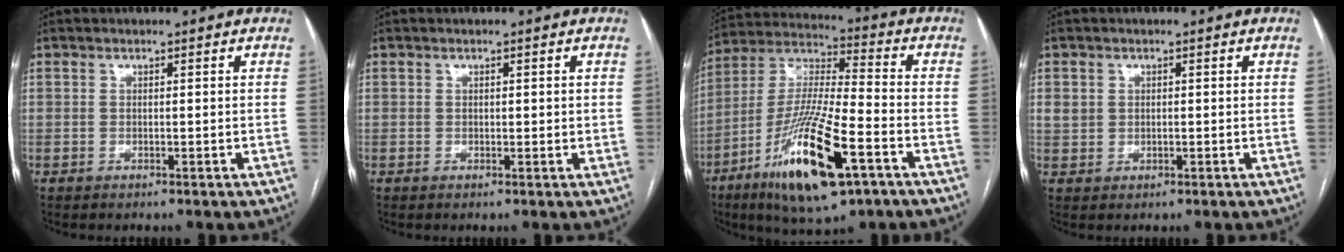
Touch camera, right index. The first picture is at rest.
{"total": 1.0, "force": [0.3, 0.5, 0.8], "torque": [-0.010, -0.001, 0.004]}
{"total": 19.4, "force": [-9.1, 3.4, 16.9], "torque": [-0.347, -0.031, -0.157]}
{"total": 2.2, "force": [0.5, 2.0, 0.9], "torque": [-0.020, 0.013, 0.018]}